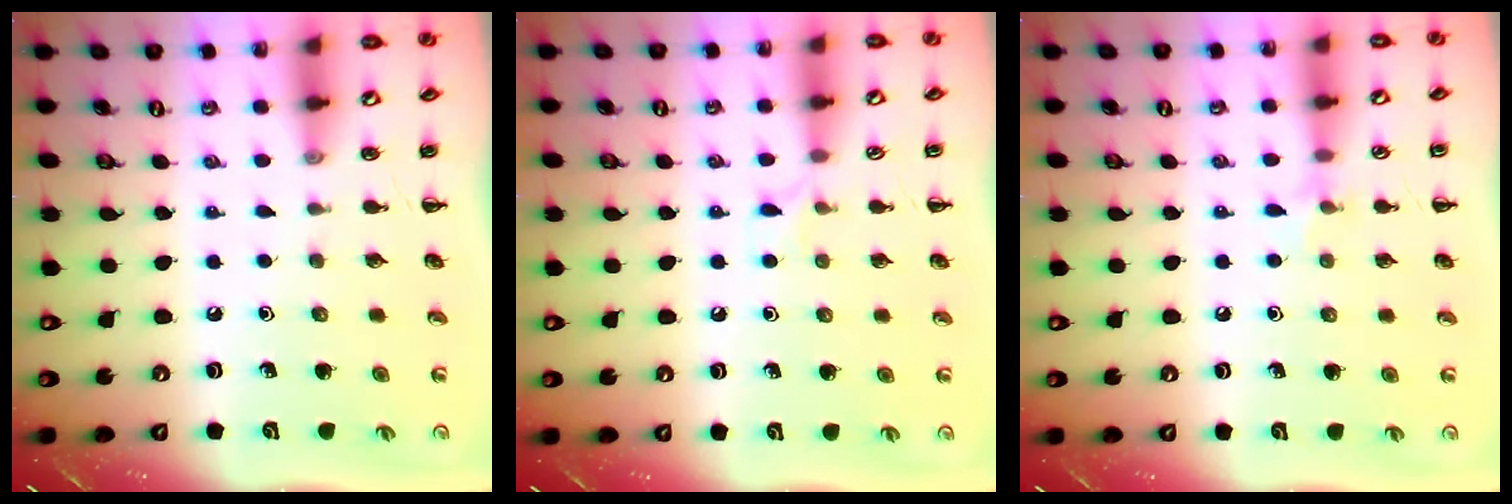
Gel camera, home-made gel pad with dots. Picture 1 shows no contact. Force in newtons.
{"total": 4.9, "press": 4.5, "slide": 1.8}
{"total": 5.1, "press": 4.8, "slide": 1.8}